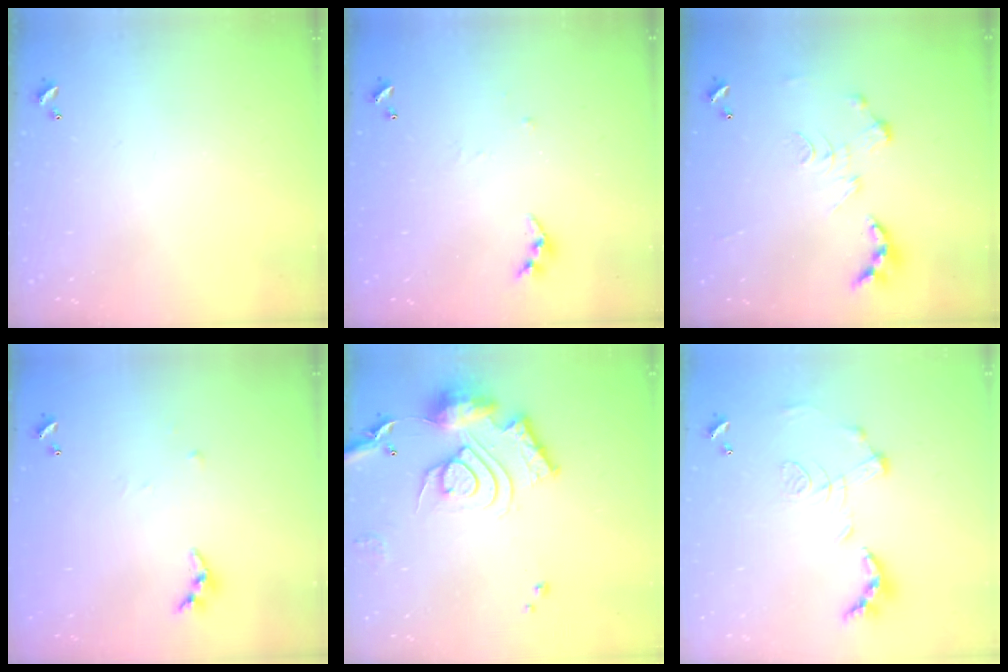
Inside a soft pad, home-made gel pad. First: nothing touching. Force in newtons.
{"total": 4.7, "press": 4.7, "slide": 0.4}
{"total": 0.0}
{"total": 4.6, "press": 4.5, "slide": 0.5}
{"total": 15.8, "press": 15.8, "slide": 1.0}
{"total": 1.2, "press": 0.4, "slide": 1.1}